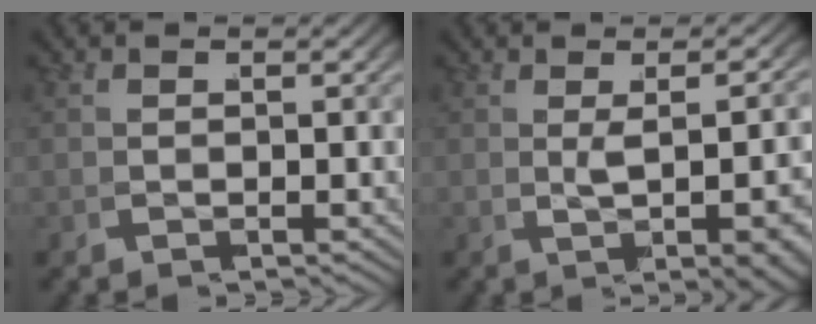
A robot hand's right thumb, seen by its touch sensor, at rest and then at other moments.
{"total": 4.7, "force": [0.0, 1.2, 4.5], "torque": [-0.053, 0.008, 0.002]}